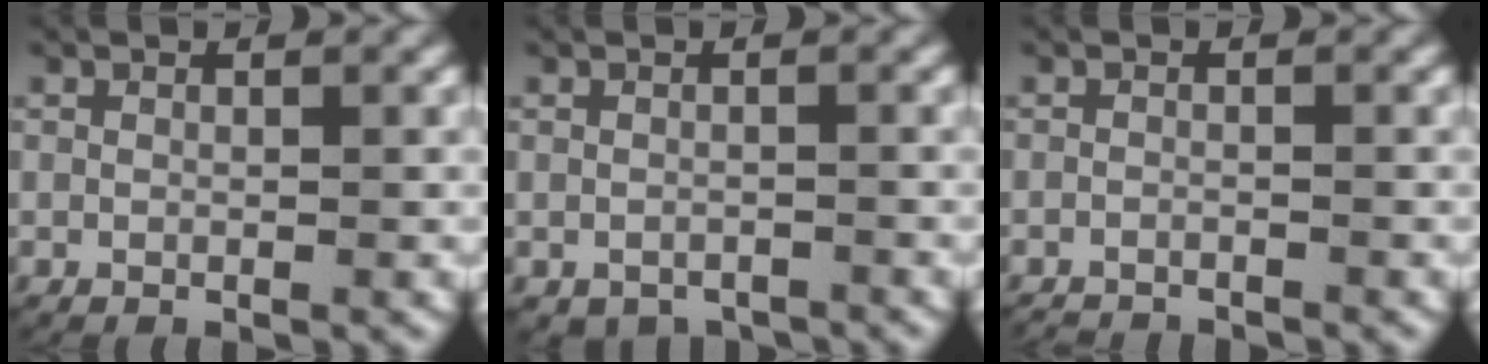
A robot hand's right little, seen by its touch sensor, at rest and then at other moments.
{"total": 1.8, "force": [-1.4, 1.1, 0.2], "torque": [-0.003, -0.007, -0.020]}
{"total": 1.8, "force": [-1.8, 0.1, 0.0], "torque": [-0.009, -0.012, -0.026]}